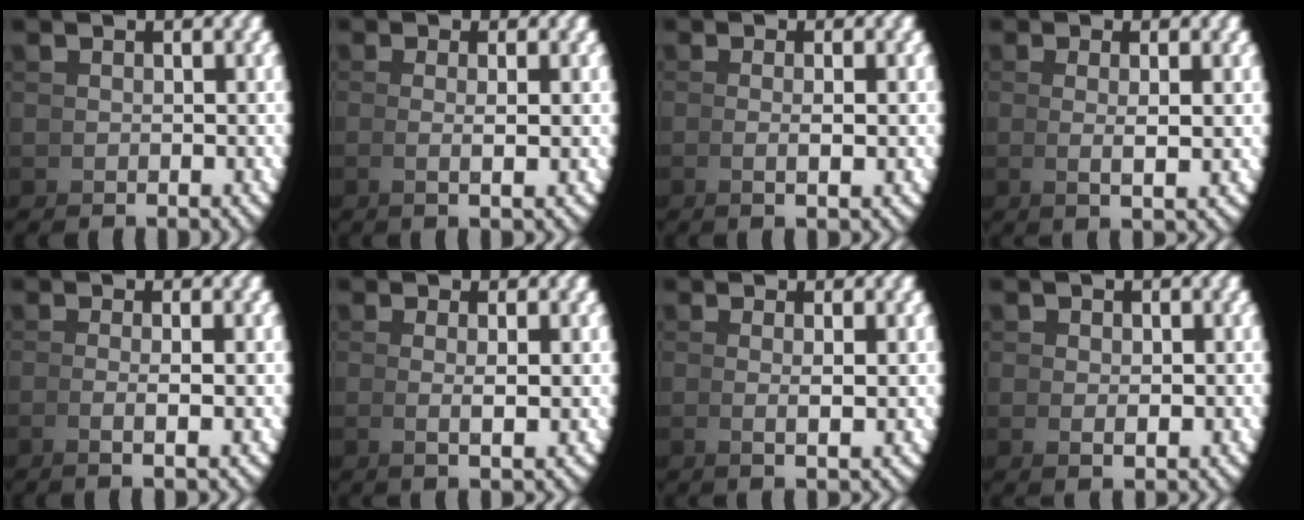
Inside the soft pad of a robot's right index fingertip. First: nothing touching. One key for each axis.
{"total": 2.3, "fx": 0.2, "fy": -0.8, "fz": 2.1, "tx": -0.036, "ty": 0.000, "tz": 0.006}
{"total": 1.9, "fx": 0.0, "fy": -0.7, "fz": 1.8, "tx": -0.033, "ty": 0.001, "tz": 0.001}
{"total": 2.5, "fx": 0.6, "fy": -0.5, "fz": 2.4, "tx": -0.041, "ty": -0.001, "tz": 0.015}
{"total": 2.3, "fx": -0.3, "fy": -0.7, "fz": 2.2, "tx": -0.038, "ty": 0.001, "tz": -0.004}
{"total": 2.2, "fx": 0.4, "fy": -0.6, "fz": 2.1, "tx": -0.037, "ty": -0.001, "tz": 0.012}
{"total": 2.0, "fx": 0.5, "fy": -0.7, "fz": 1.8, "tx": -0.034, "ty": -0.002, "tz": 0.014}
{"total": 0.9, "fx": 0.5, "fy": 0.3, "fz": 0.7, "tx": -0.011, "ty": -0.004, "tz": 0.014}